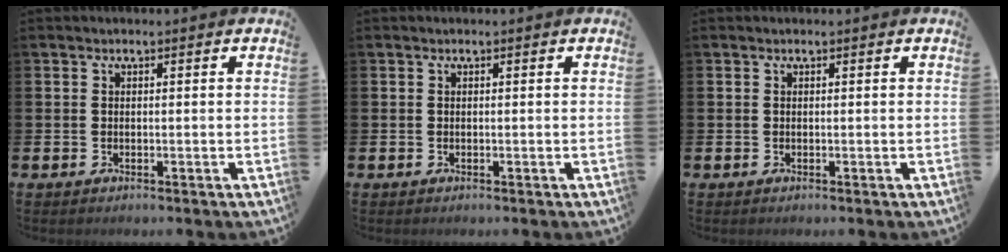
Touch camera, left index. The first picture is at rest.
{"total": 0.0}
{"total": 0.0}